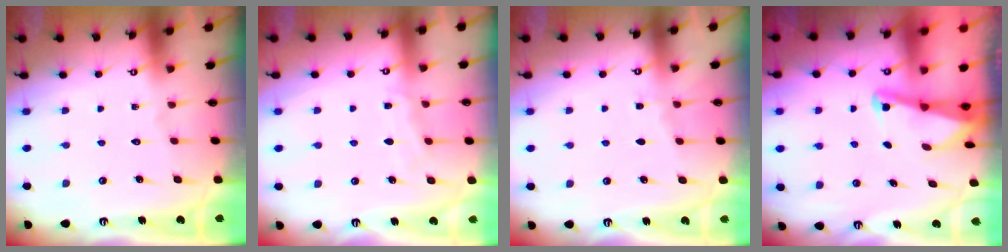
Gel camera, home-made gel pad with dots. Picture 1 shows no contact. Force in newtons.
{"total": 5.2, "press": 5.1, "slide": 1.0}
{"total": 2.7, "press": 2.7, "slide": 0.4}
{"total": 2.1, "press": 2.1, "slide": 0.3}